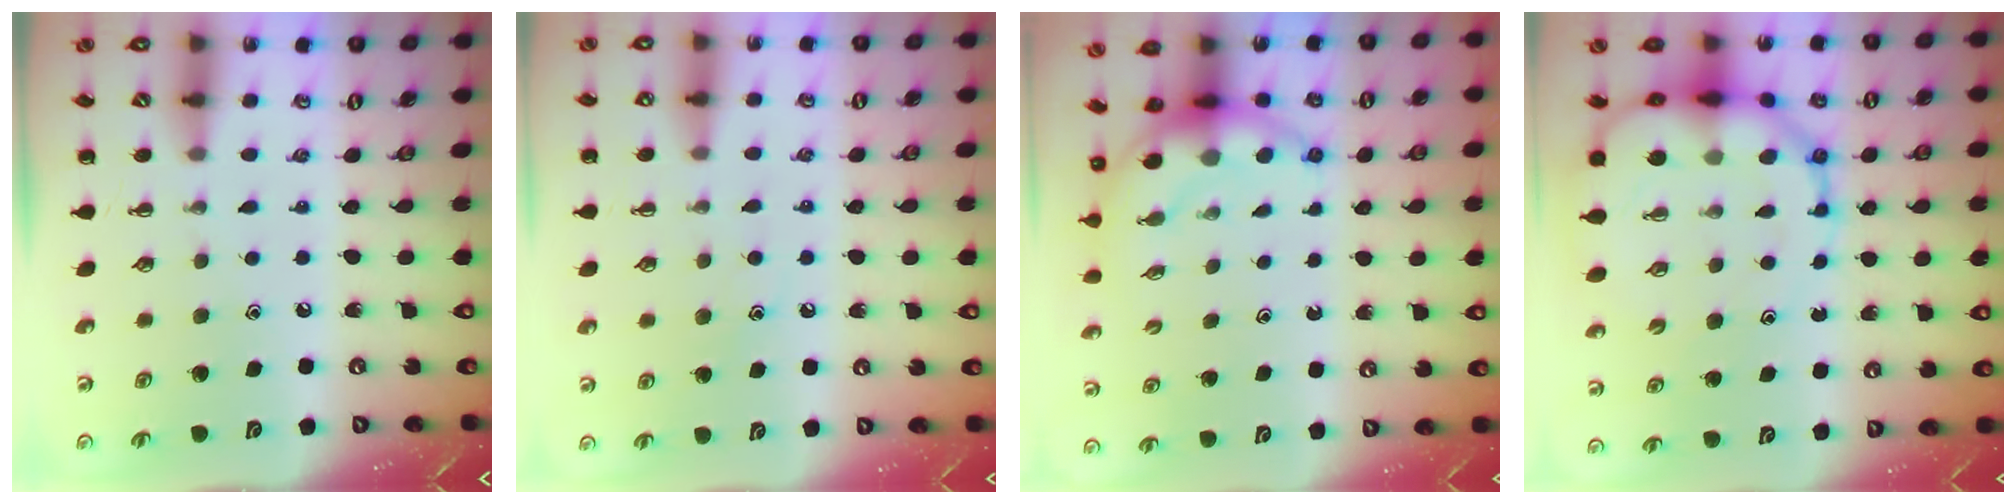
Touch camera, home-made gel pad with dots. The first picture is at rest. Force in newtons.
{"total": 7.3, "press": 7.2, "slide": 1.6}
{"total": 6.7, "press": 6.4, "slide": 1.8}
{"total": 16.1, "press": 15.4, "slide": 4.5}